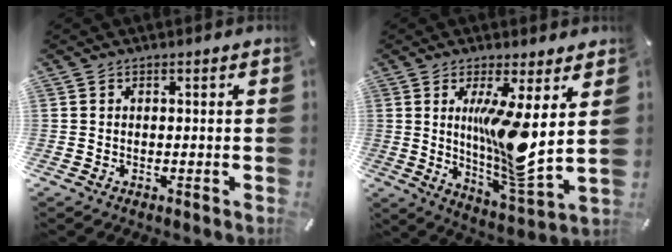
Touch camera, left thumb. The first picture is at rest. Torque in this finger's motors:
{"motor_torque": [2.54, 2.47, 2.30, -0.47, 0.46]}